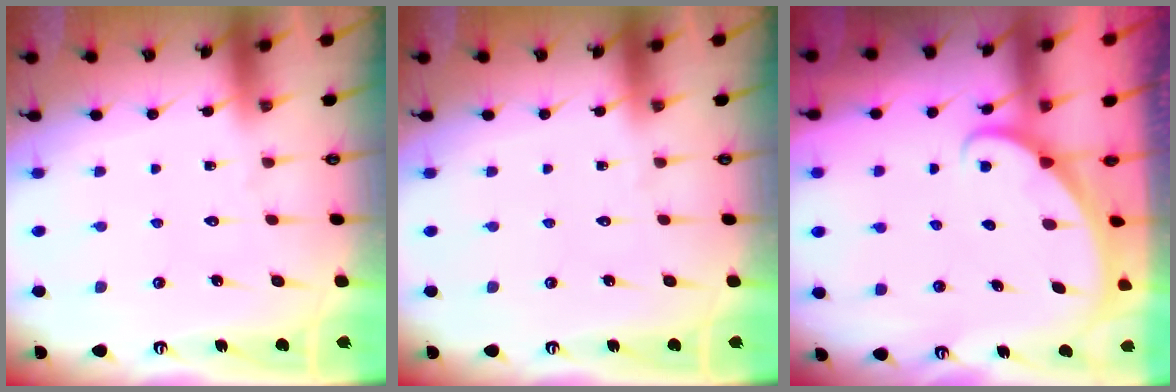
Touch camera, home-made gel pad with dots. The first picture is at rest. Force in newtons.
{"total": 0.0}
{"total": 1.6, "press": 1.6, "slide": 0.0}